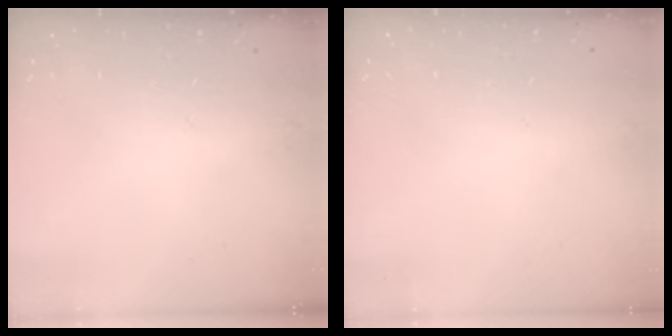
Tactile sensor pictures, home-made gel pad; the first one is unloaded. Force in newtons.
{"total": 0.0}